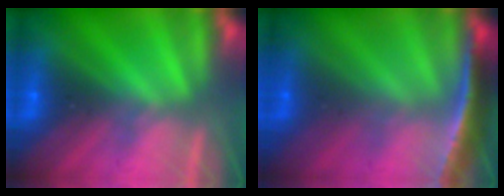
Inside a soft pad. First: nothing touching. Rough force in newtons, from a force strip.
{"total": 1.0}